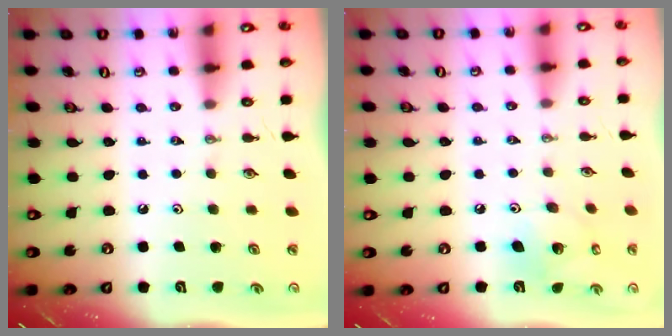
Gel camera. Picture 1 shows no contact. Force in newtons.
{"total": 9.2, "press": 9.2, "slide": 0.6}